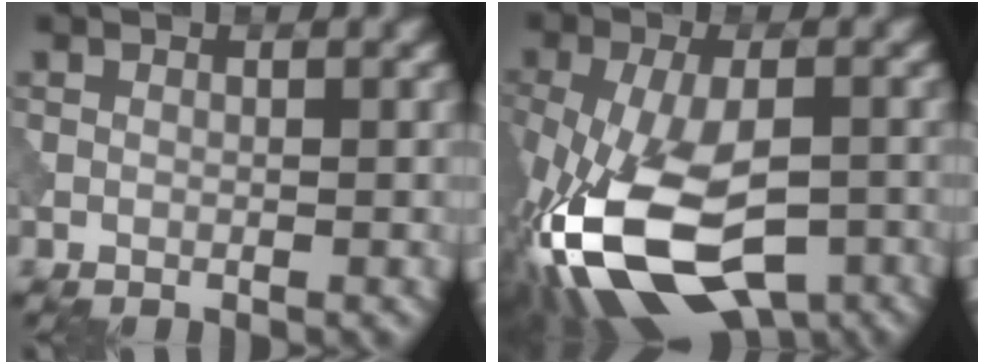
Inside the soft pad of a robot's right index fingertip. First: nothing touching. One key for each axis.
{"total": 15.2, "fx": -6.4, "fy": 7.4, "fz": 11.6, "tx": -0.259, "ty": -0.045, "tz": -0.101}